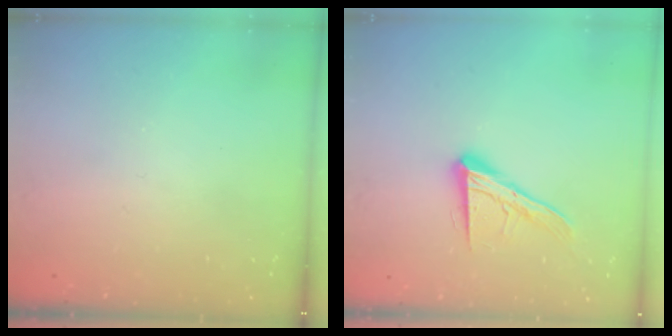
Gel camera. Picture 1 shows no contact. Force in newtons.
{"total": 14.2, "press": 14.1, "slide": 1.1}